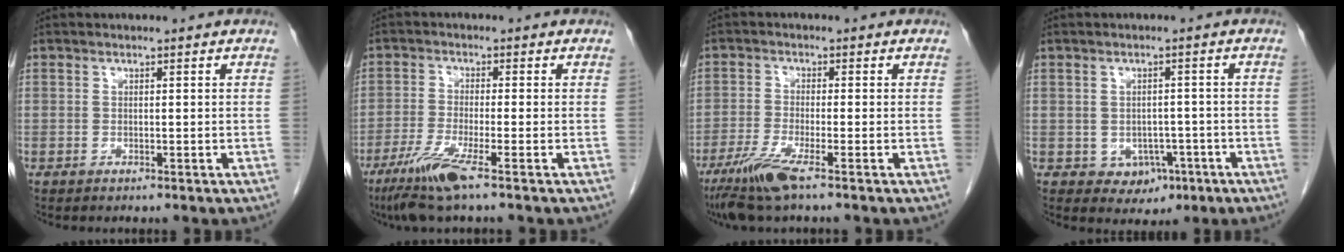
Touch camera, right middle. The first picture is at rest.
{"total": 6.9, "force": [-4.2, -0.3, 5.5], "torque": [-0.113, -0.023, -0.083]}
{"total": 6.1, "force": [-3.9, 0.0, 4.7], "torque": [-0.100, -0.019, -0.079]}
{"total": 4.4, "force": [-1.7, 3.5, 2.0], "torque": [-0.019, 0.005, -0.010]}